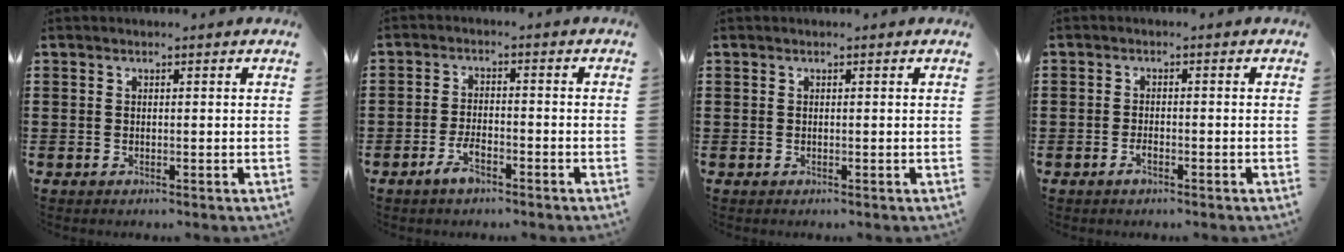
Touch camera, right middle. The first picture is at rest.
{"total": 3.7, "force": [-2.6, 1.5, 2.1], "torque": [-0.050, 0.003, -0.052]}
{"total": 0.0}
{"total": 1.5, "force": [-1.0, 0.7, 0.8], "torque": [-0.018, -0.002, -0.019]}